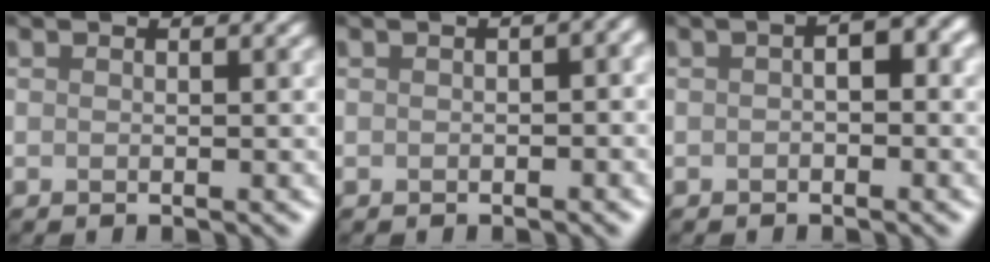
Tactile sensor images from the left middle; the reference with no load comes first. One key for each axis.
{"total": 3.1, "fx": -0.7, "fy": 1.9, "fz": 2.3, "tx": -0.005, "ty": 0.011, "tz": -0.011}
{"total": 2.0, "fx": -0.5, "fy": 1.0, "fz": 1.7, "tx": -0.026, "ty": 0.008, "tz": -0.012}